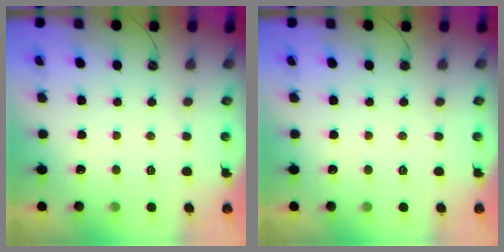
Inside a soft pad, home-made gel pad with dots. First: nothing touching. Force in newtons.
{"total": 0.0}